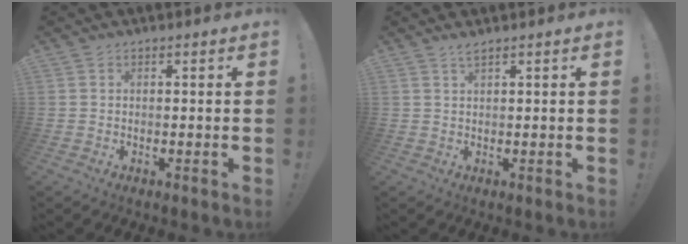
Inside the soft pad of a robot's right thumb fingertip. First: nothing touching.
{"total": 1.5, "force": [1.3, -0.2, 0.9], "torque": [-0.013, -0.007, 0.022]}